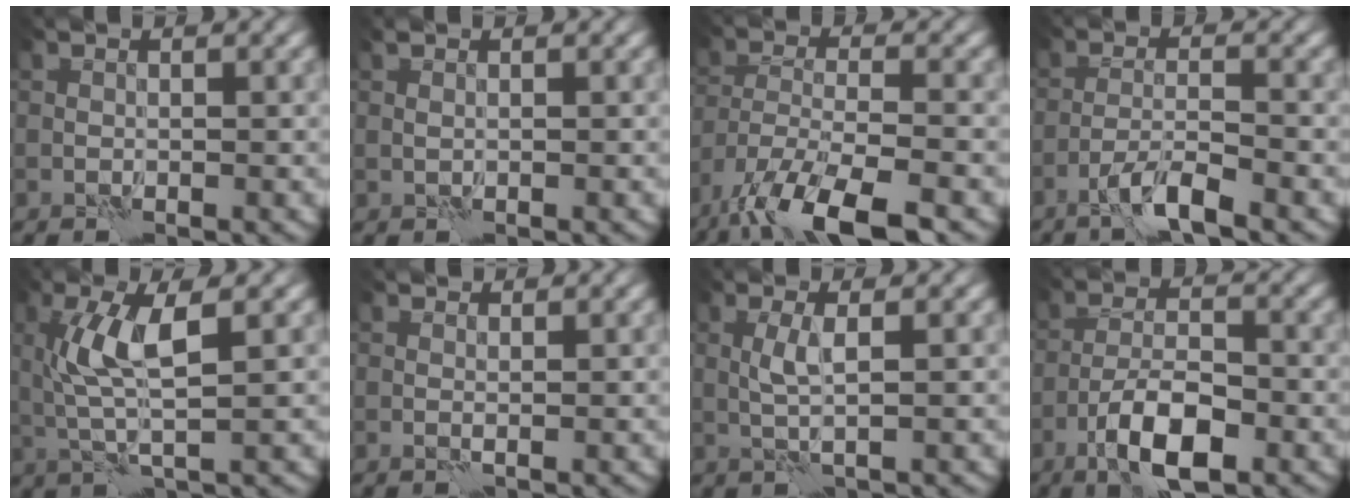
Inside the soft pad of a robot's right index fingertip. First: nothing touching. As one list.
[{"total": 0.8, "force": [0.3, 0.5, 0.5], "torque": [-0.011, -0.002, 0.007]}, {"total": 10.7, "force": [-7.4, 3.3, 7.0], "torque": [-0.141, -0.014, -0.138]}, {"total": 3.6, "force": [-2.5, 0.2, 2.6], "torque": [-0.052, 0.002, -0.055]}, {"total": 5.2, "force": [1.5, 1.2, 4.9], "torque": [-0.106, 0.003, 0.029]}, {"total": 0.9, "force": [0.5, 0.4, 0.6], "torque": [-0.015, 0.000, 0.006]}, {"total": 1.9, "force": [0.6, 0.0, 1.8], "torque": [-0.041, 0.003, 0.012]}, {"total": 6.9, "force": [-3.5, 2.3, 5.5], "torque": [-0.098, 0.005, -0.067]}]